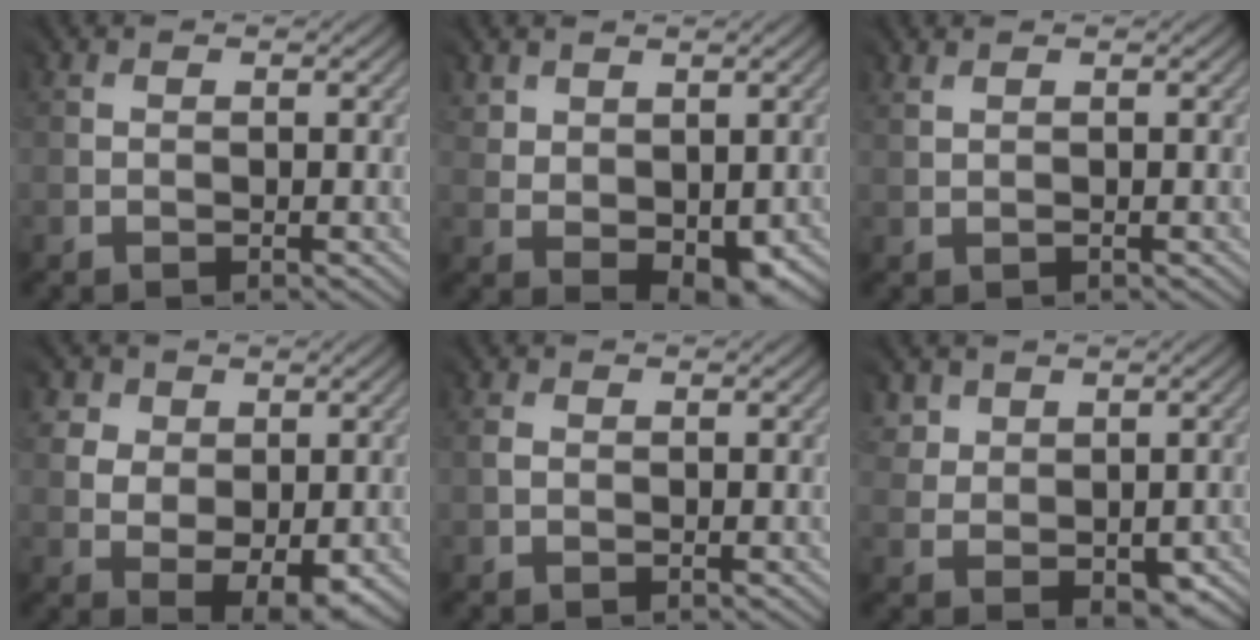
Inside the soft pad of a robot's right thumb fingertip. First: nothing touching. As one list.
[{"total": 4.4, "force": [1.7, 3.3, 2.3], "torque": [-0.061, -0.009, 0.042]}, {"total": 1.1, "force": [1.1, 0.0, 0.2], "torque": [-0.009, 0.005, 0.021]}, {"total": 5.7, "force": [1.2, 4.7, 3.0], "torque": [-0.066, 0.000, 0.026]}, {"total": 0.9, "force": [0.1, 0.8, 0.3], "torque": [-0.007, -0.001, 0.002]}, {"total": 3.2, "force": [1.6, 2.8, 0.1], "torque": [-0.019, -0.005, 0.037]}]